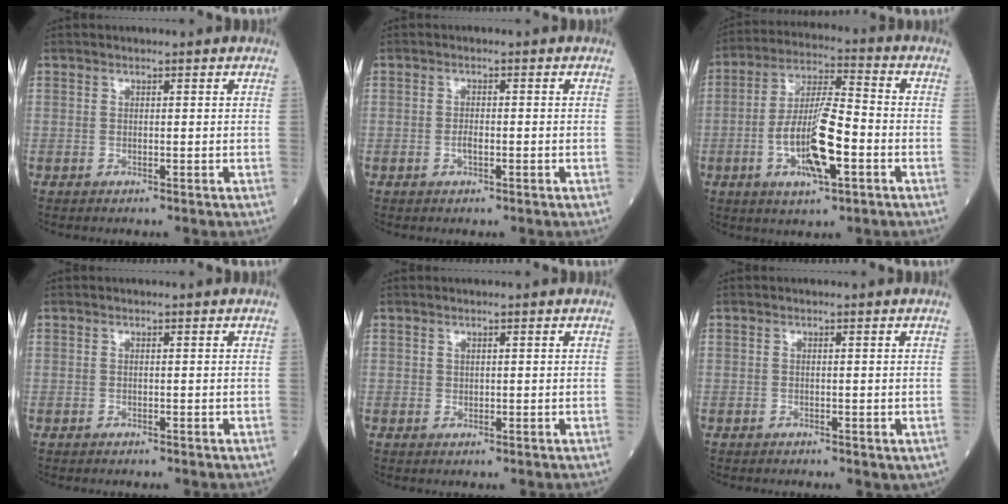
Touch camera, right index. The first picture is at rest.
{"total": 1.4, "force": [-0.6, 0.3, 1.2], "torque": [-0.028, 0.000, -0.011]}
{"total": 12.0, "force": [-3.6, 2.5, 11.2], "torque": [-0.219, 0.001, -0.063]}
{"total": 0.8, "force": [-0.7, 0.1, 0.4], "torque": [-0.012, -0.002, -0.009]}
{"total": 0.0}
{"total": 1.8, "force": [-1.1, 0.7, 1.2], "torque": [-0.020, -0.004, -0.011]}